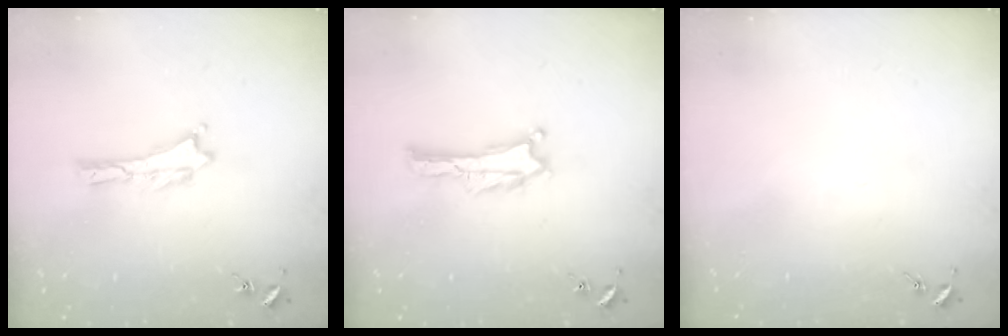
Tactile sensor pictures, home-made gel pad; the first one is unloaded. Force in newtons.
{"total": 0.0}
{"total": 0.0}